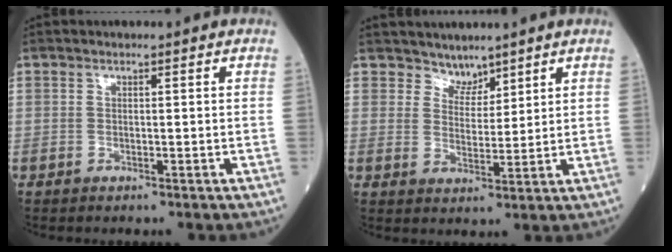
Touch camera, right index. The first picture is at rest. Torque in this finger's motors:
{"motor_torque": [-0.03, 0.02, -0.01, -0.01]}